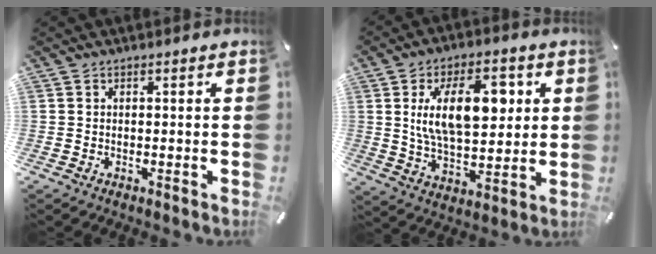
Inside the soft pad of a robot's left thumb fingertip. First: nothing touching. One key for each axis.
{"total": 16.4, "fx": 4.6, "fy": 8.8, "fz": 13.1, "tx": -0.219, "ty": -0.001, "tz": 0.076}